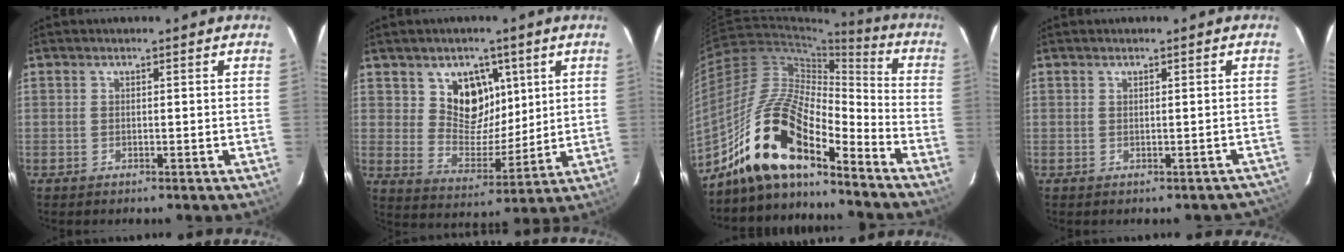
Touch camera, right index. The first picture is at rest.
{"total": 10.2, "force": [4.6, 7.8, 4.6], "torque": [-0.074, -0.011, 0.090]}
{"total": 17.6, "force": [-12.8, 5.4, 10.9], "torque": [-0.214, 0.003, -0.252]}
{"total": 3.6, "force": [-2.9, 1.7, 1.3], "torque": [0.004, 0.028, -0.015]}